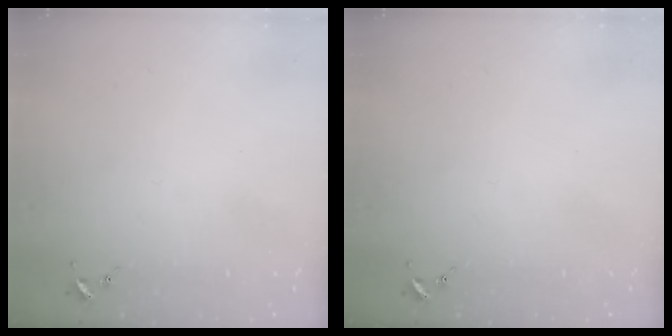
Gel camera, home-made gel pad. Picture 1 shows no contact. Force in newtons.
{"total": 0.0}